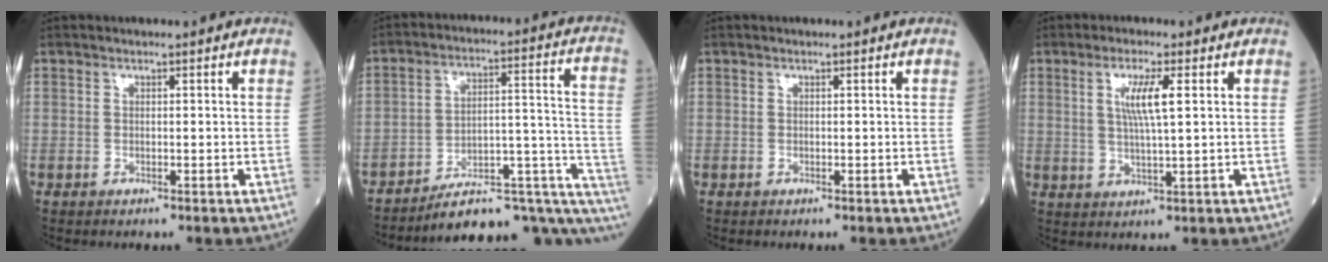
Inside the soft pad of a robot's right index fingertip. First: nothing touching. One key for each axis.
{"total": 17.7, "fx": -13.7, "fy": 4.4, "fz": 10.3, "tx": -0.074, "ty": 0.072, "tz": -0.184}
{"total": 0.0}
{"total": 5.2, "fx": 1.4, "fy": -0.1, "fz": 5.0, "tx": -0.102, "ty": -0.001, "tz": 0.029}